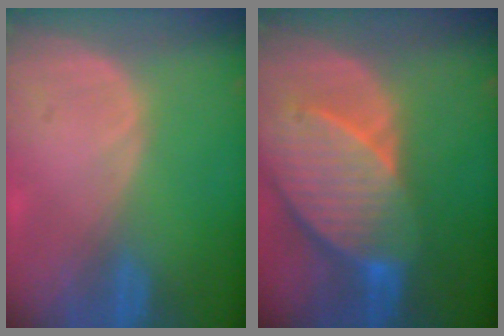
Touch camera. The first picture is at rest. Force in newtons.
{"total": 10.6, "press": 9.3, "slide": 5.0}